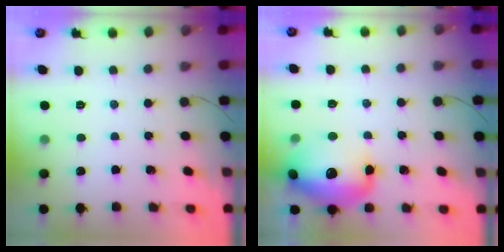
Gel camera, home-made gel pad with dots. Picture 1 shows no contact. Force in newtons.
{"total": 17.0, "press": 16.3, "slide": 4.7}